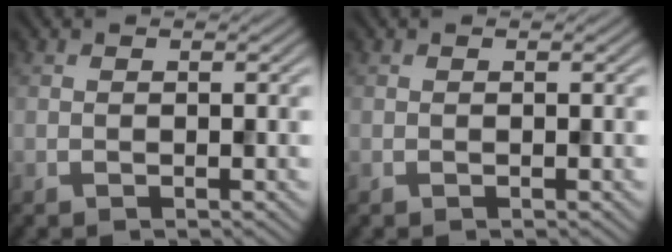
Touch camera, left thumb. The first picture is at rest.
{"total": 0.0}